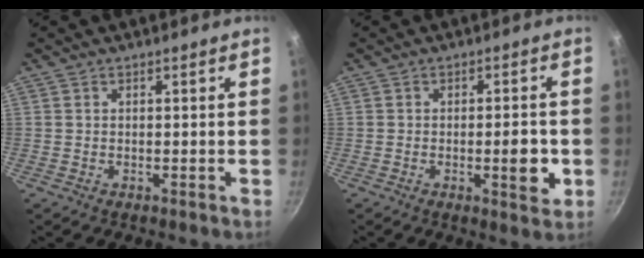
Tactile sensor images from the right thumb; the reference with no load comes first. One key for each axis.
{"total": 6.3, "fx": -1.4, "fy": 2.0, "fz": 5.9, "tx": -0.072, "ty": 0.005, "tz": -0.018}